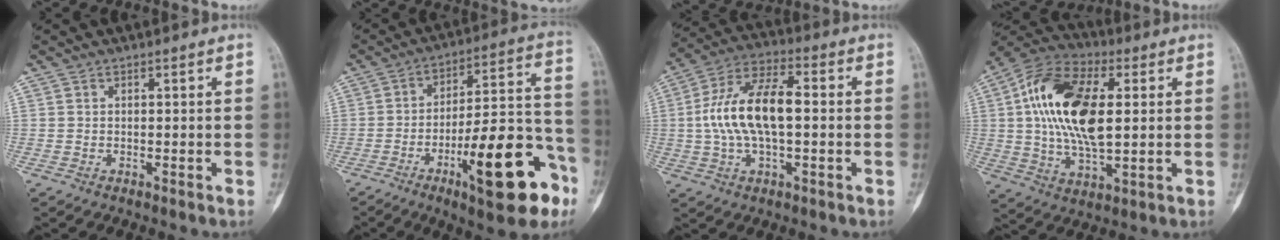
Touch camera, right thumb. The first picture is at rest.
{"total": 21.7, "force": [-9.8, 6.2, 18.3], "torque": [-0.245, 0.060, -0.144]}
{"total": 14.5, "force": [0.1, 6.6, 12.9], "torque": [-0.252, 0.031, -0.003]}
{"total": 19.0, "force": [2.9, 9.6, 16.2], "torque": [-0.300, 0.006, 0.046]}